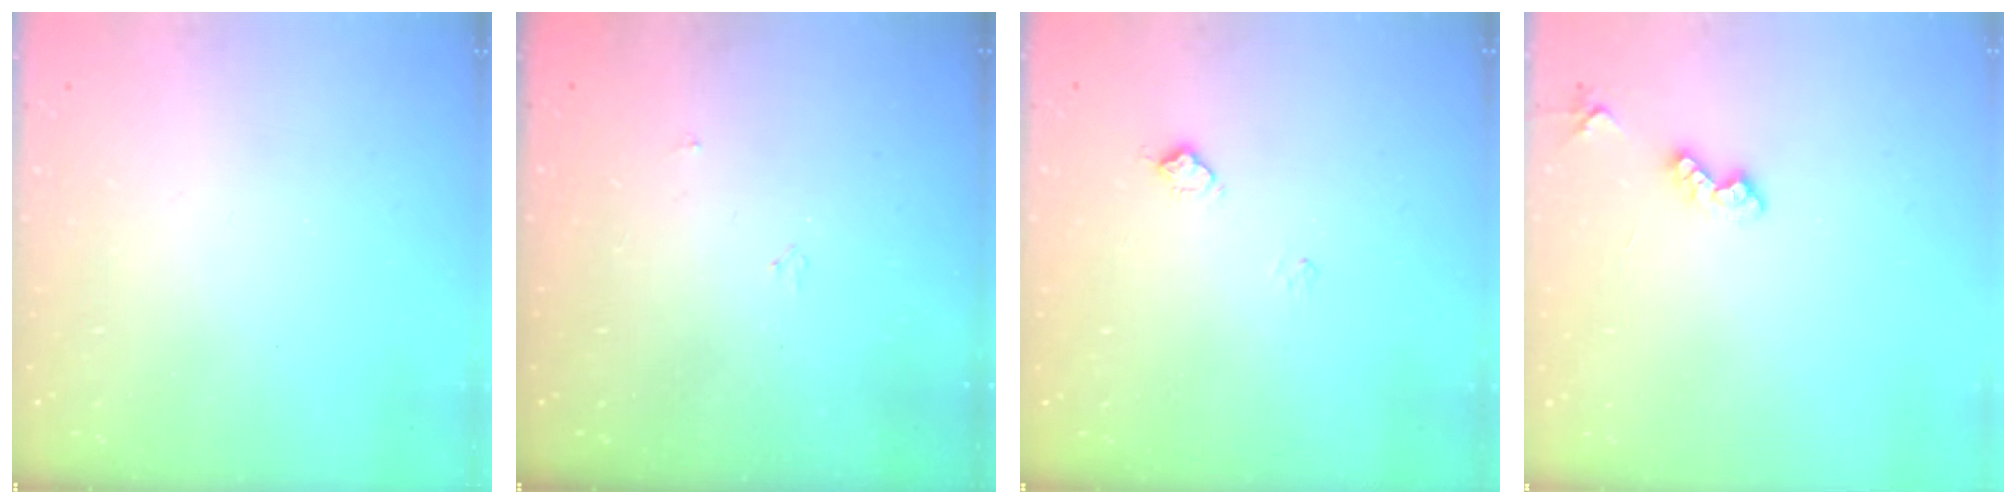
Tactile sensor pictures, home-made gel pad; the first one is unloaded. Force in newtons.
{"total": 2.7, "press": 2.7, "slide": 0.5}
{"total": 6.7, "press": 6.7, "slide": 0.8}
{"total": 4.3, "press": 4.3, "slide": 0.7}